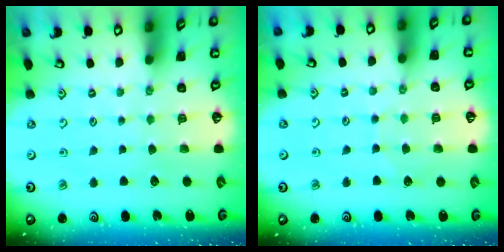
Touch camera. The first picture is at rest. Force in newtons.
{"total": 4.9, "press": 4.9, "slide": 0.5}